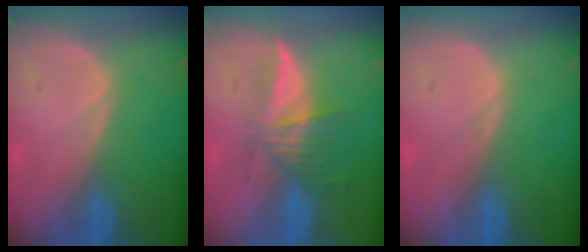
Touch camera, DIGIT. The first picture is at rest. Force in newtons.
{"total": 6.1, "press": 5.5, "slide": 2.5}
{"total": 0.0}